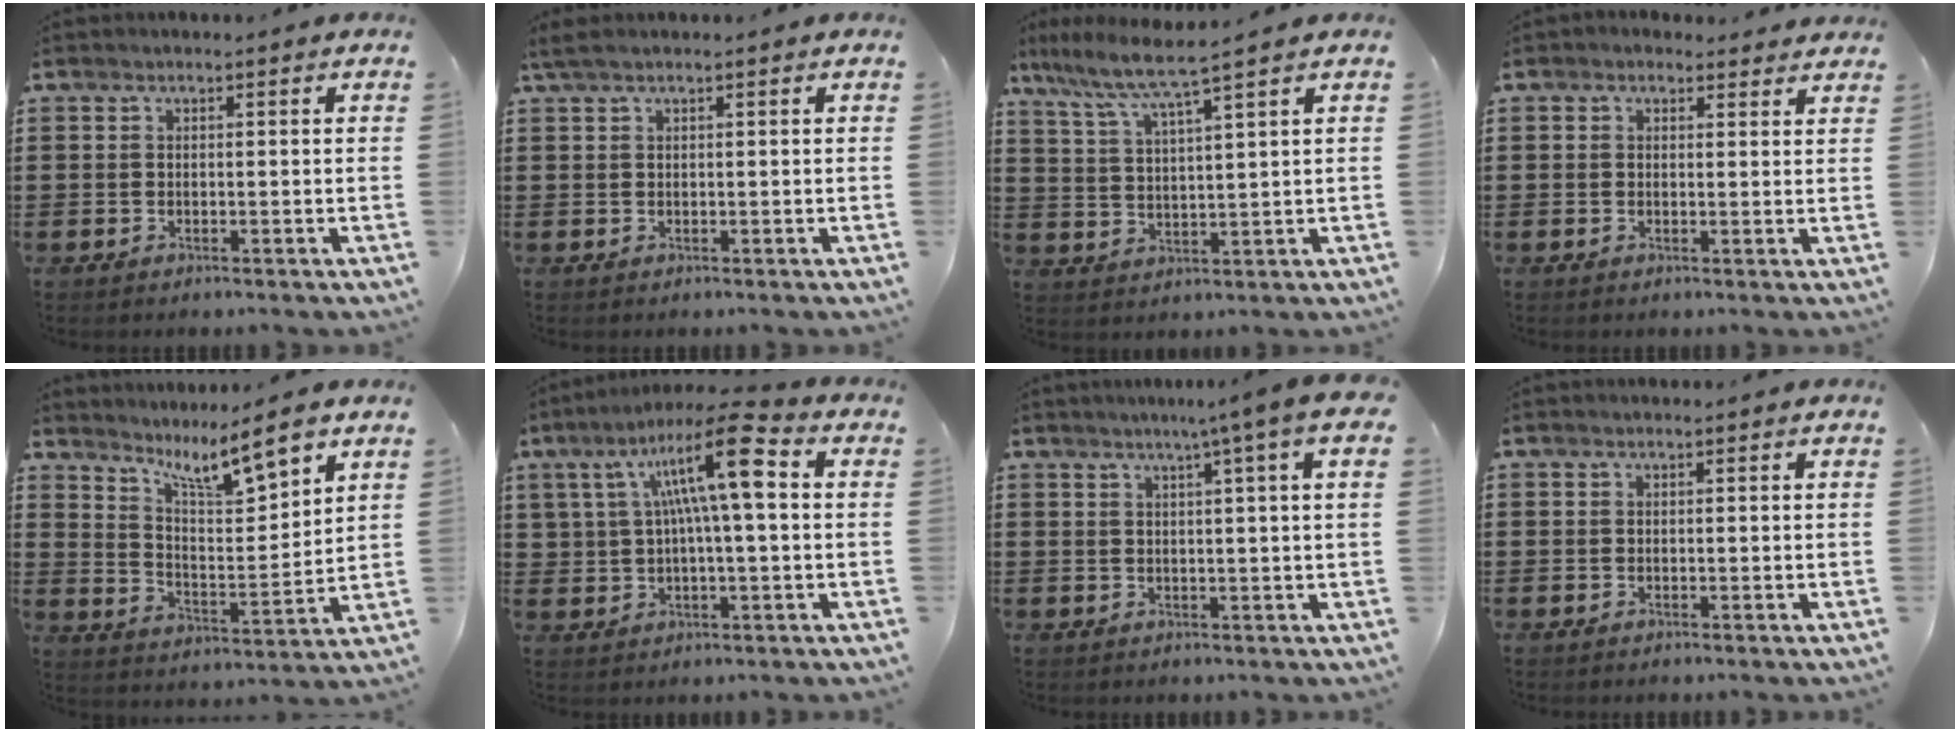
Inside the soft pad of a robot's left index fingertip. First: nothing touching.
{"total": 1.0, "force": [0.4, 0.1, 0.9], "torque": [-0.019, 0.000, 0.008]}
{"total": 4.9, "force": [3.8, -0.6, 3.0], "torque": [-0.077, -0.029, 0.058]}
{"total": 1.5, "force": [1.2, 1.0, 0.0], "torque": [-0.006, 0.007, 0.022]}
{"total": 8.0, "force": [6.4, 1.0, 4.7], "torque": [-0.097, -0.038, 0.106]}
{"total": 12.7, "force": [3.4, 3.6, 11.8], "torque": [-0.206, 0.005, 0.055]}
{"total": 5.2, "force": [2.6, -0.8, 4.4], "torque": [-0.080, -0.007, 0.038]}
{"total": 0.0}